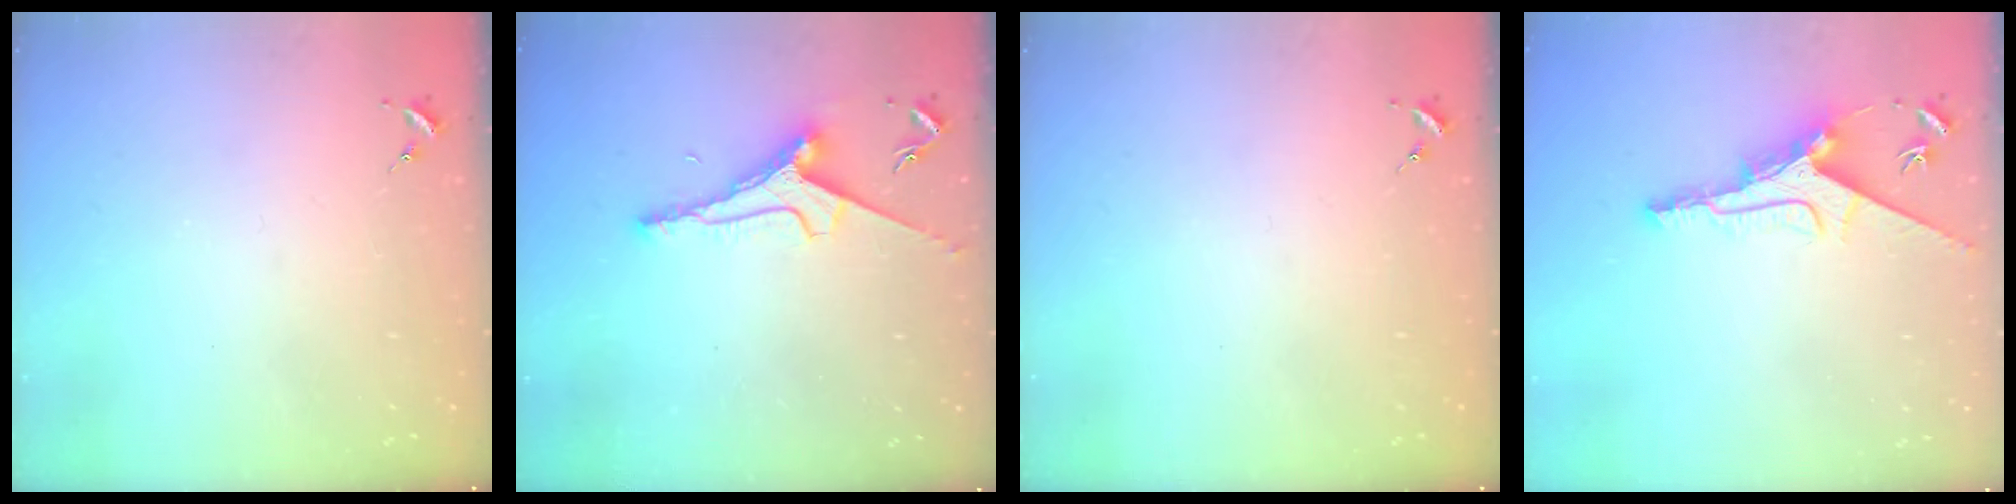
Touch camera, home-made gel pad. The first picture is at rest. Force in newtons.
{"total": 8.0, "press": 8.0, "slide": 0.9}
{"total": 0.0}
{"total": 9.9, "press": 9.9, "slide": 0.1}